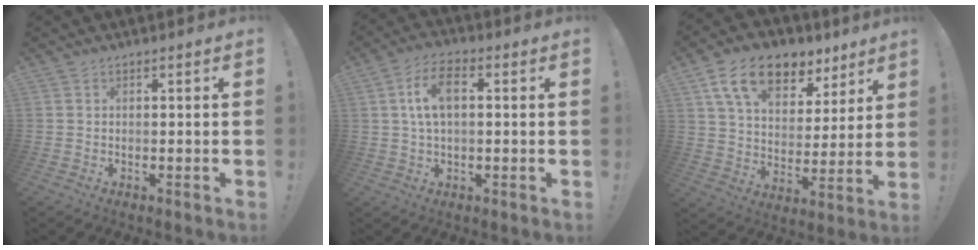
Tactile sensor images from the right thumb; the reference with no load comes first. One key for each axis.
{"total": 8.8, "fx": 1.5, "fy": 4.9, "fz": 7.2, "tx": -0.138, "ty": 0.009, "tz": 0.029}
{"total": 16.7, "fx": 10.3, "fy": 9.6, "fz": 9.0, "tx": -0.159, "ty": -0.051, "tz": 0.188}